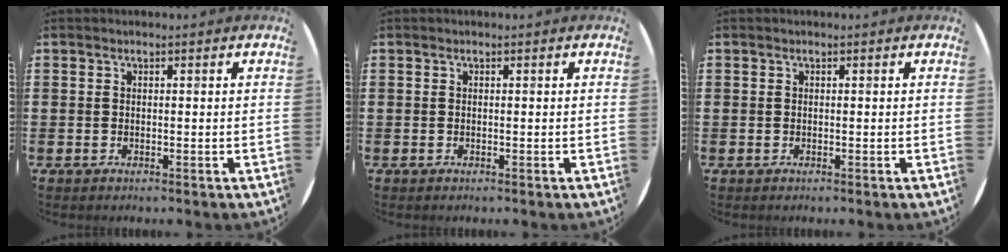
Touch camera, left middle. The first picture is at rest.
{"total": 0.0}
{"total": 0.0}